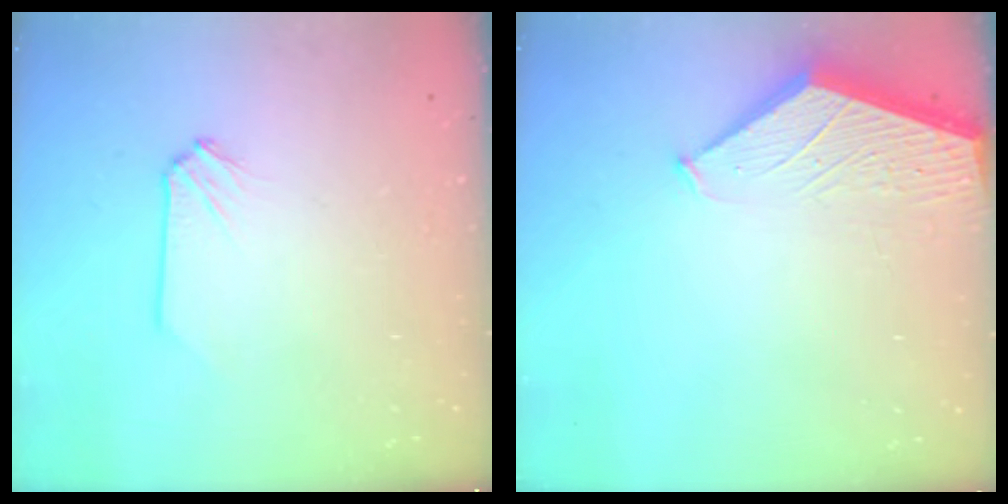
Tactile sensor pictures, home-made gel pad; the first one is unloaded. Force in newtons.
{"total": 1.4, "press": 1.4, "slide": 0.2}